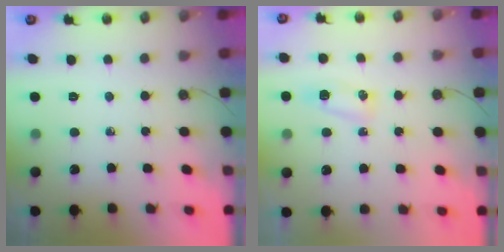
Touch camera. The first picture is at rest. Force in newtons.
{"total": 5.1, "press": 5.1, "slide": 0.6}